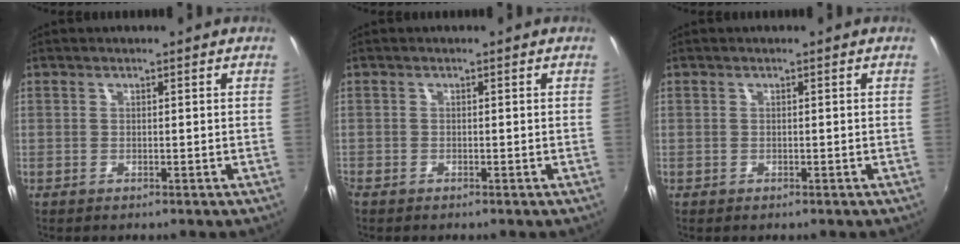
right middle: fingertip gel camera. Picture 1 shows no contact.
{"total": 1.5, "force": [-1.0, 0.9, 0.6], "torque": [-0.014, -0.005, -0.020]}
{"total": 0.7, "force": [-0.1, 0.7, 0.3], "torque": [-0.001, -0.002, -0.003]}